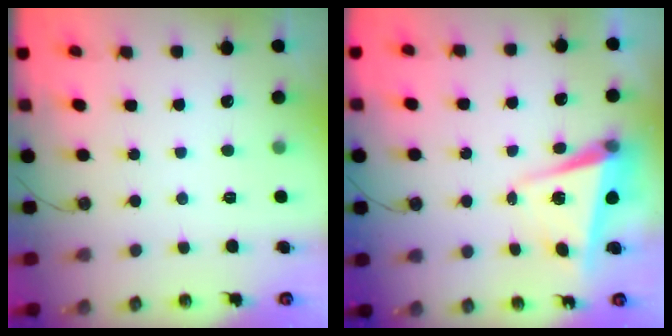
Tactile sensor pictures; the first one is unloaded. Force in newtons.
{"total": 5.4, "press": 5.3, "slide": 1.0}